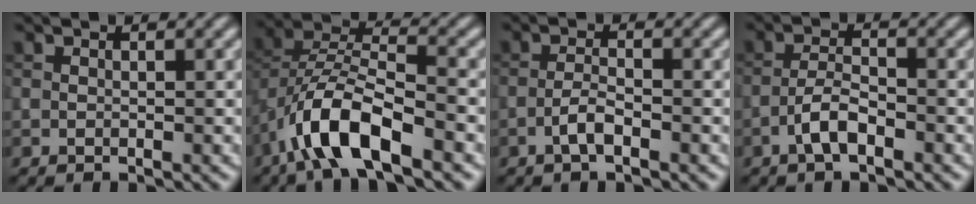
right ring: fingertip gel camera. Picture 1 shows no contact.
{"total": 7.8, "force": [-4.2, 2.9, 5.9], "torque": [-0.109, 0.005, -0.084]}
{"total": 1.9, "force": [-1.1, 0.4, 1.5], "torque": [-0.033, 0.005, -0.025]}
{"total": 2.8, "force": [-1.6, 0.8, 2.1], "torque": [-0.045, 0.008, -0.036]}